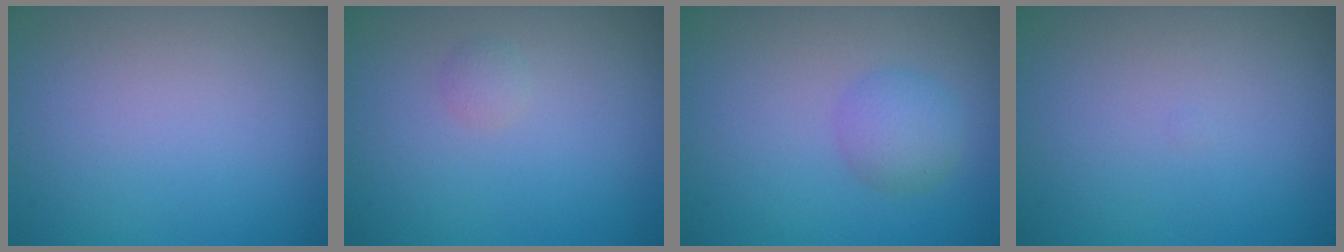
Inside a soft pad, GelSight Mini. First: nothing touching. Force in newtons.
{"total": 0.7, "press": 0.7, "slide": 0.0}
{"total": 2.4, "press": 2.4, "slide": 0.1}
{"total": 0.0}